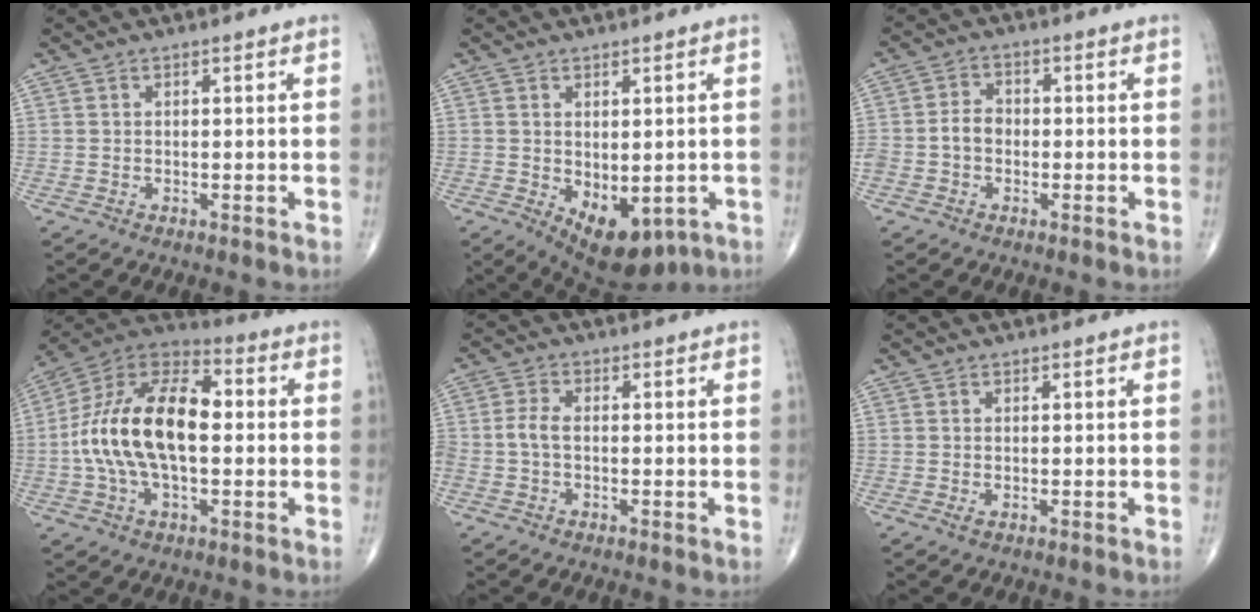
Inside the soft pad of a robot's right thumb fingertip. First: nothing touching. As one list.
[{"total": 10.6, "force": [-3.2, 5.8, 8.2], "torque": [-0.094, -0.004, -0.025]}, {"total": 4.3, "force": [-0.9, 3.3, 2.5], "torque": [-0.041, 0.017, -0.022]}, {"total": 20.3, "force": [-0.1, 10.9, 17.2], "torque": [-0.324, 0.034, -0.008]}, {"total": 3.2, "force": [-0.6, 1.8, 2.5], "torque": [-0.058, 0.008, -0.016]}, {"total": 0.7, "force": [-0.2, 0.3, 0.6], "torque": [-0.013, -0.002, -0.002]}]